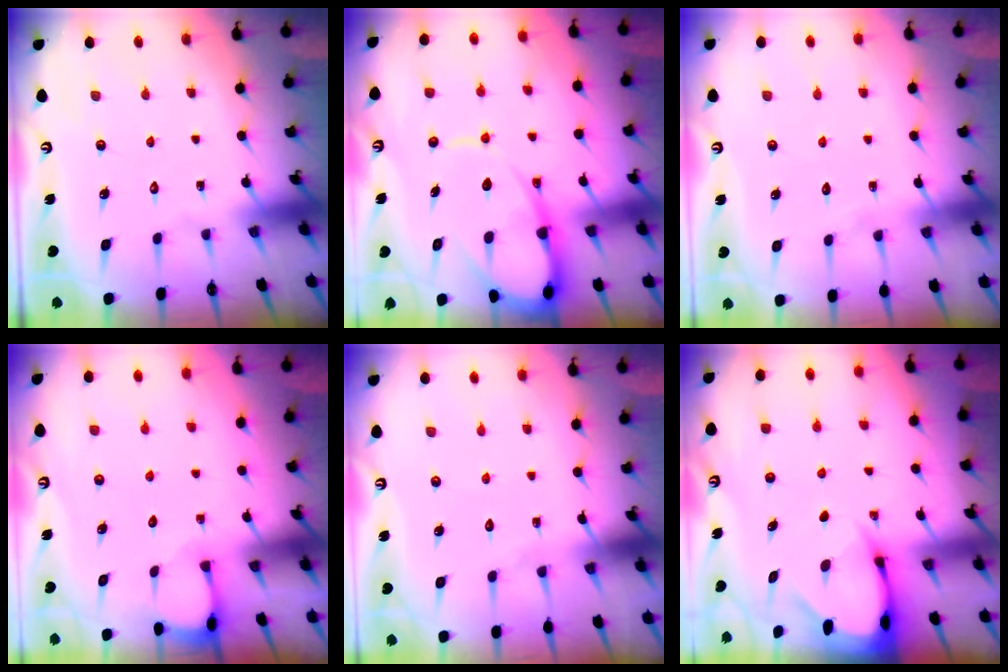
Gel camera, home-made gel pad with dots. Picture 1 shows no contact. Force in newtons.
{"total": 12.3, "press": 12.2, "slide": 1.3}
{"total": 4.2, "press": 4.2, "slide": 0.5}
{"total": 1.9, "press": 1.9, "slide": 0.2}
{"total": 4.5, "press": 4.4, "slide": 0.5}
{"total": 3.7, "press": 3.6, "slide": 0.5}